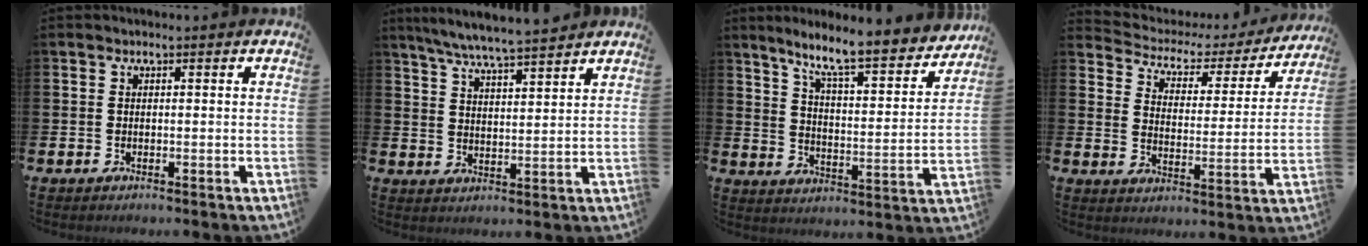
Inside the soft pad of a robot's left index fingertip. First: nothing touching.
{"total": 6.4, "force": [6.1, -0.1, 1.9], "torque": [-0.061, -0.029, 0.109]}
{"total": 8.8, "force": [7.8, 0.8, 3.9], "torque": [-0.093, -0.062, 0.128]}
{"total": 3.4, "force": [2.6, 2.0, 0.8], "torque": [-0.040, -0.025, 0.033]}